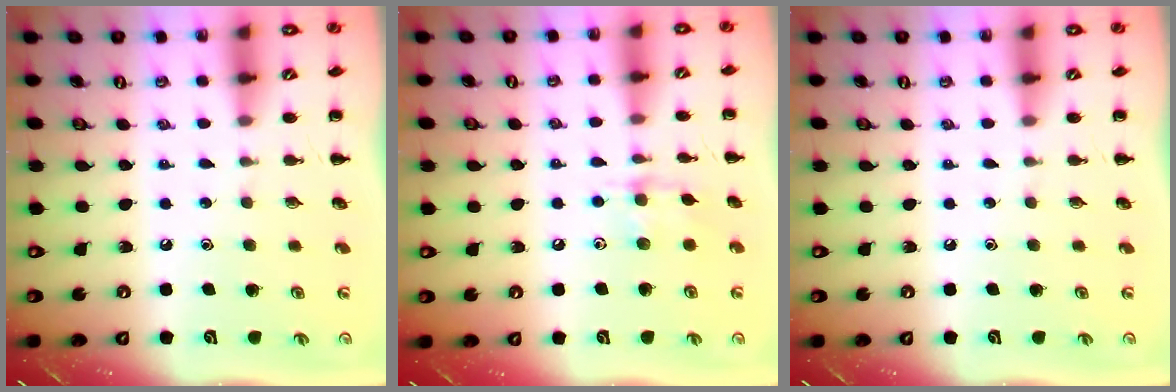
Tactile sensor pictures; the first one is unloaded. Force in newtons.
{"total": 7.2, "press": 7.2, "slide": 0.6}
{"total": 0.0}